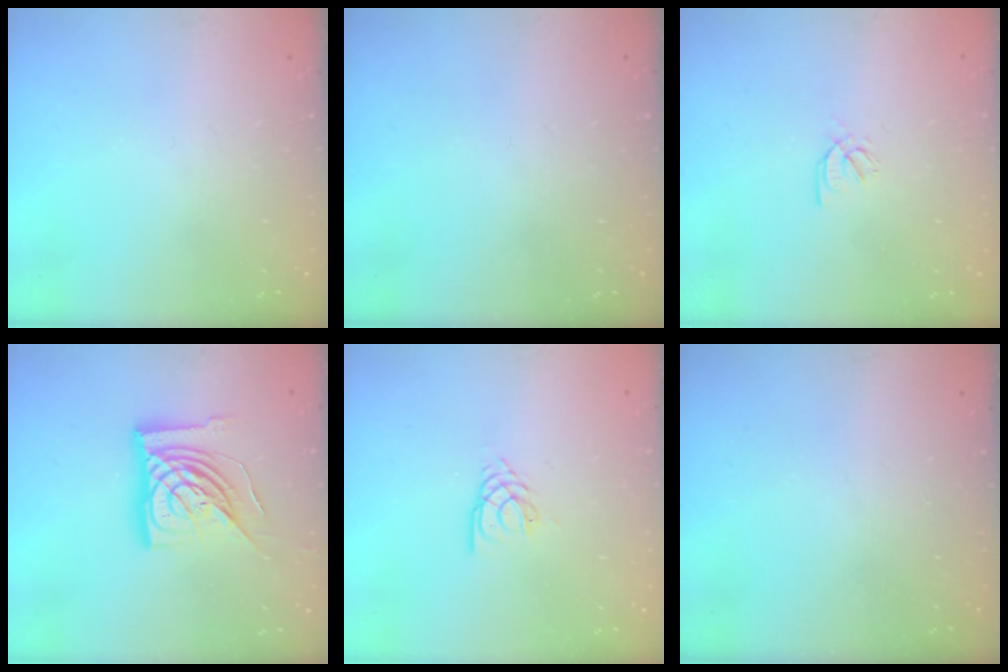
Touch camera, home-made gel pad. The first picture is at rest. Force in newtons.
{"total": 0.0}
{"total": 2.2, "press": 2.2, "slide": 0.0}
{"total": 18.6, "press": 18.5, "slide": 2.2}
{"total": 2.9, "press": 2.8, "slide": 0.4}
{"total": 0.0}